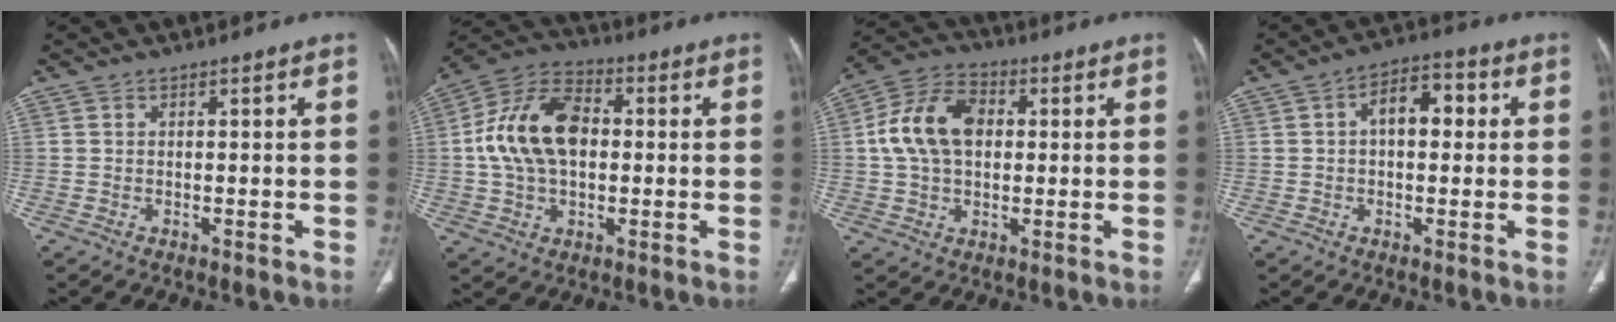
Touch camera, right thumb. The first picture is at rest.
{"total": 15.6, "force": [1.0, 10.0, 12.0], "torque": [-0.212, 0.027, 0.010]}
{"total": 12.9, "force": [1.6, 8.7, 9.4], "torque": [-0.168, 0.022, 0.022]}
{"total": 7.8, "force": [1.2, 4.5, 6.3], "torque": [-0.074, 0.025, 0.011]}